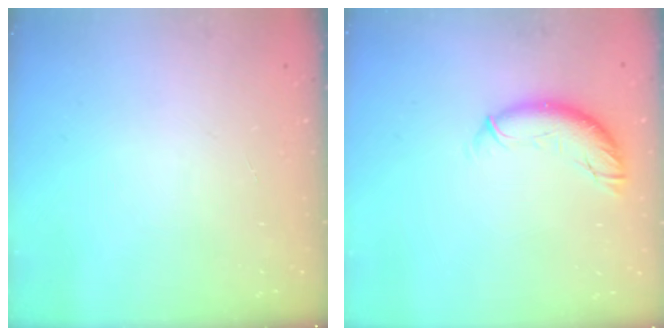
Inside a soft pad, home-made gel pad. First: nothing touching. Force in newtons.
{"total": 9.4, "press": 9.4, "slide": 0.6}